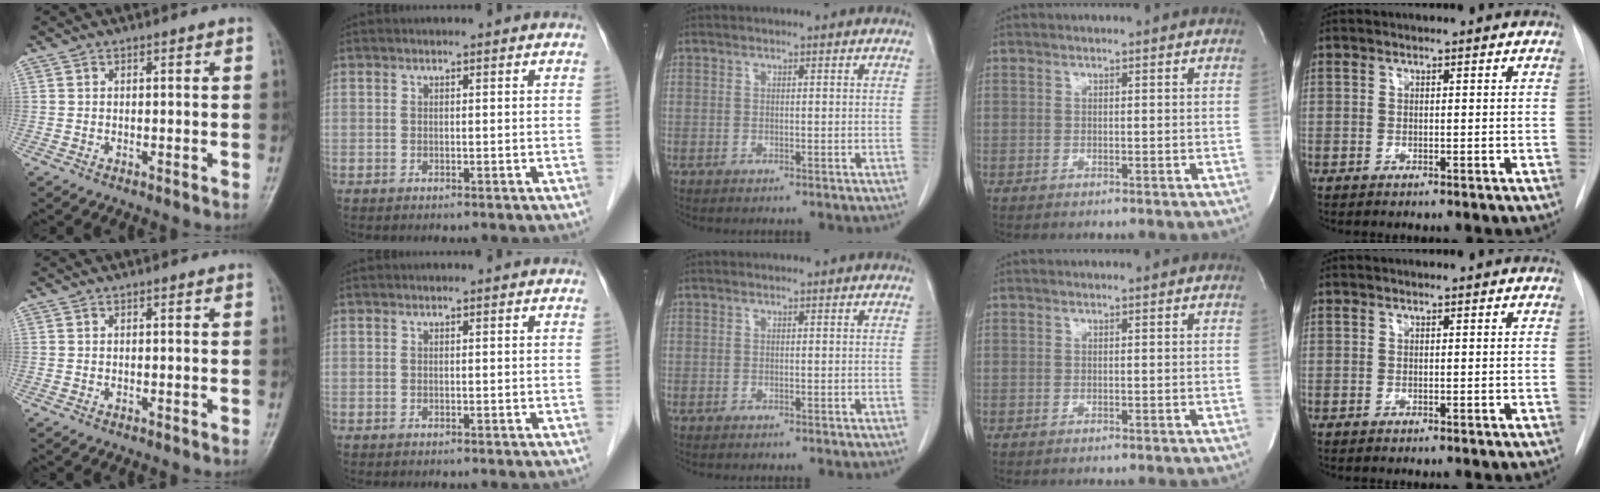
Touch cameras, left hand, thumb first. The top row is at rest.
{}